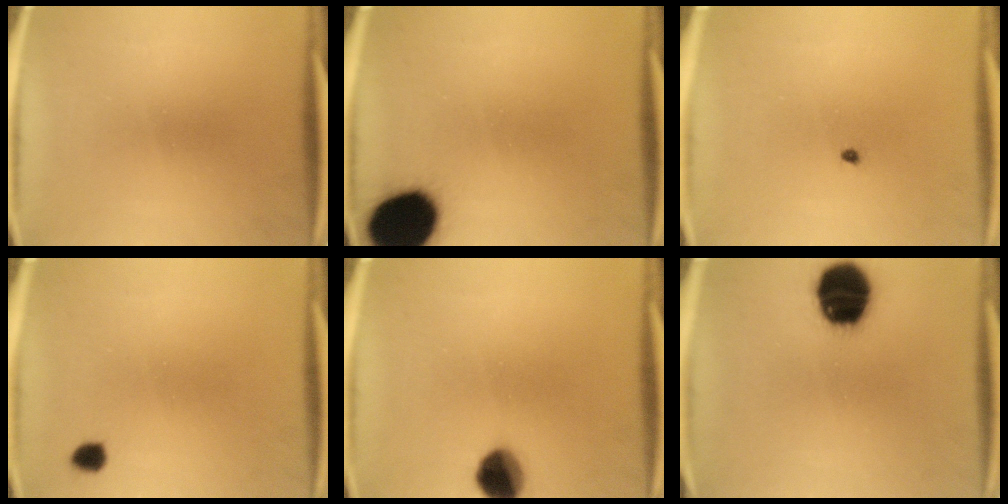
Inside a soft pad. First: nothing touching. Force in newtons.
{"total": 18.1}
{"total": 0.6}
{"total": 1.9}
{"total": 8.4}
{"total": 16.7}